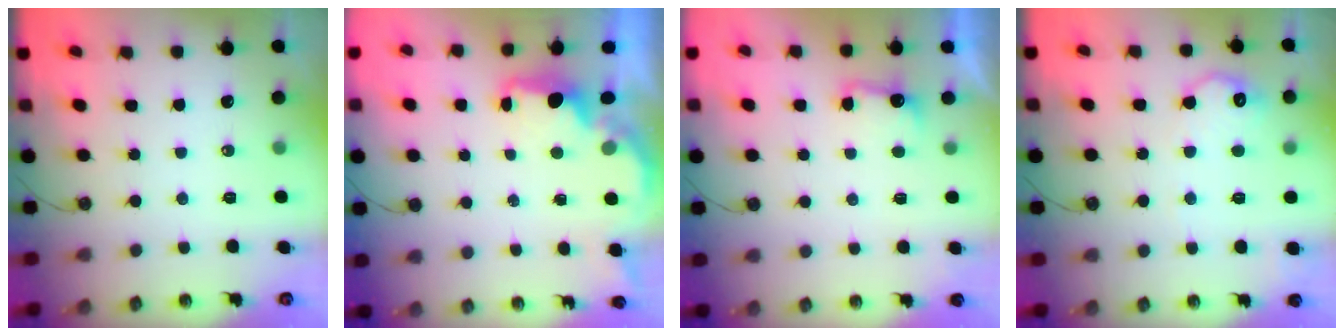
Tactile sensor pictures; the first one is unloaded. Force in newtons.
{"total": 1.8, "press": 1.6, "slide": 0.7}
{"total": 3.1, "press": 3.0, "slide": 1.0}
{"total": 10.3, "press": 10.3, "slide": 0.5}